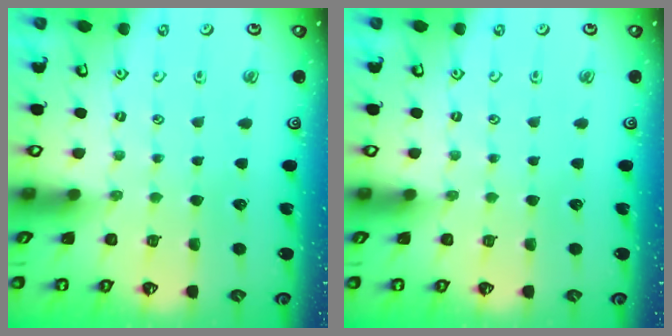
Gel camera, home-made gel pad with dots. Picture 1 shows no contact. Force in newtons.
{"total": 0.0}